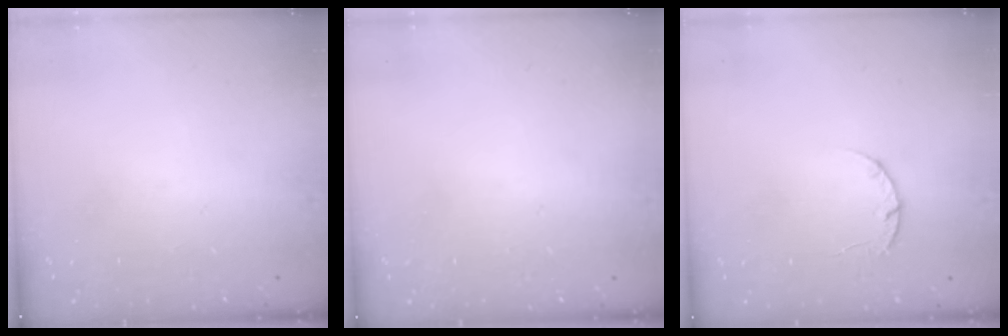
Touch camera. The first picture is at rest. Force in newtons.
{"total": 2.5, "press": 2.5, "slide": 0.2}
{"total": 3.6, "press": 3.5, "slide": 0.5}